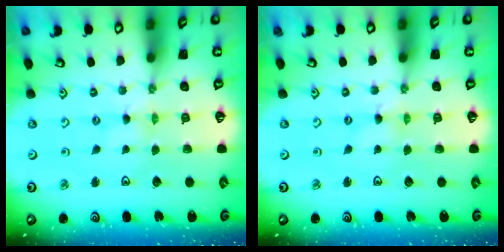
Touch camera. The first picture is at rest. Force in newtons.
{"total": 0.7, "press": 0.7, "slide": 0.2}